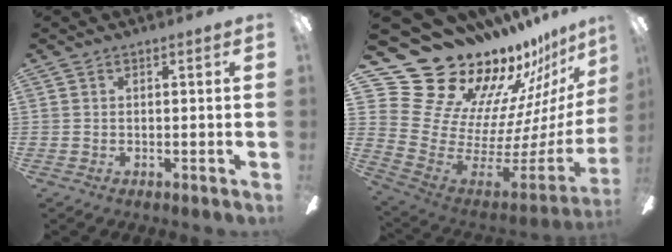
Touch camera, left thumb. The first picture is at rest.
{"total": 23.8, "force": [18.8, 11.7, 8.7], "torque": [-0.146, -0.184, 0.390]}